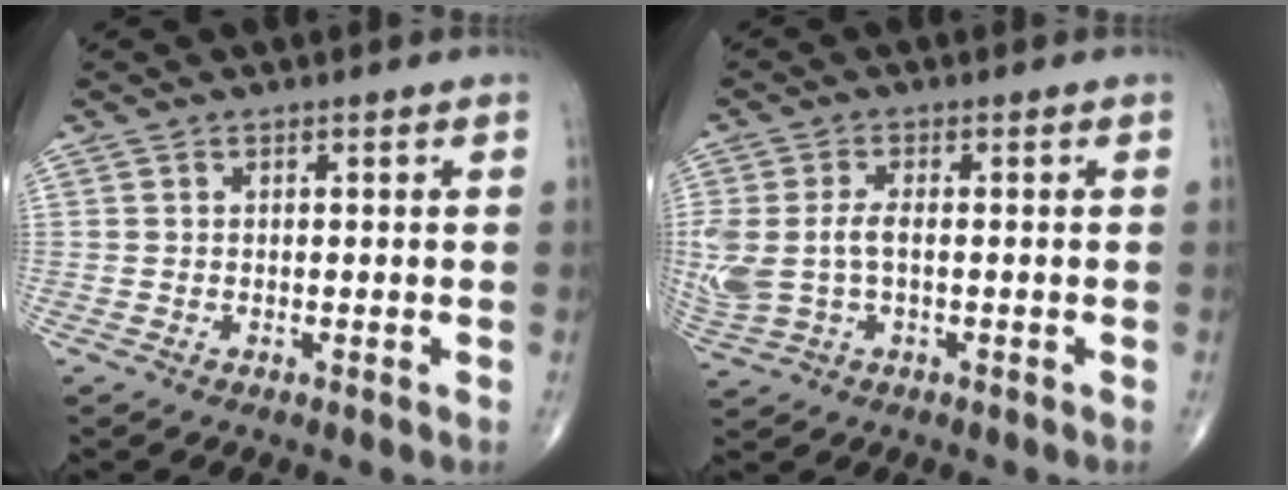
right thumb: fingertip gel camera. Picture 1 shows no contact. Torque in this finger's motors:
{"motor_torque": [0.20, 0.12, 0.57, 0.35, -0.01]}